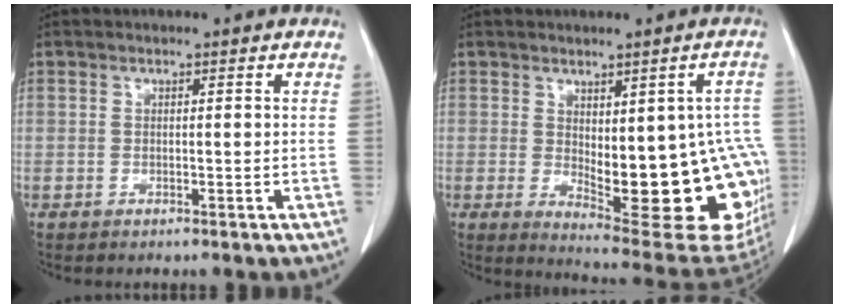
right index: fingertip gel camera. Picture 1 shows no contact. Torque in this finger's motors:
{"motor_torque": [1.72, -0.42, 0.41, 0.07]}